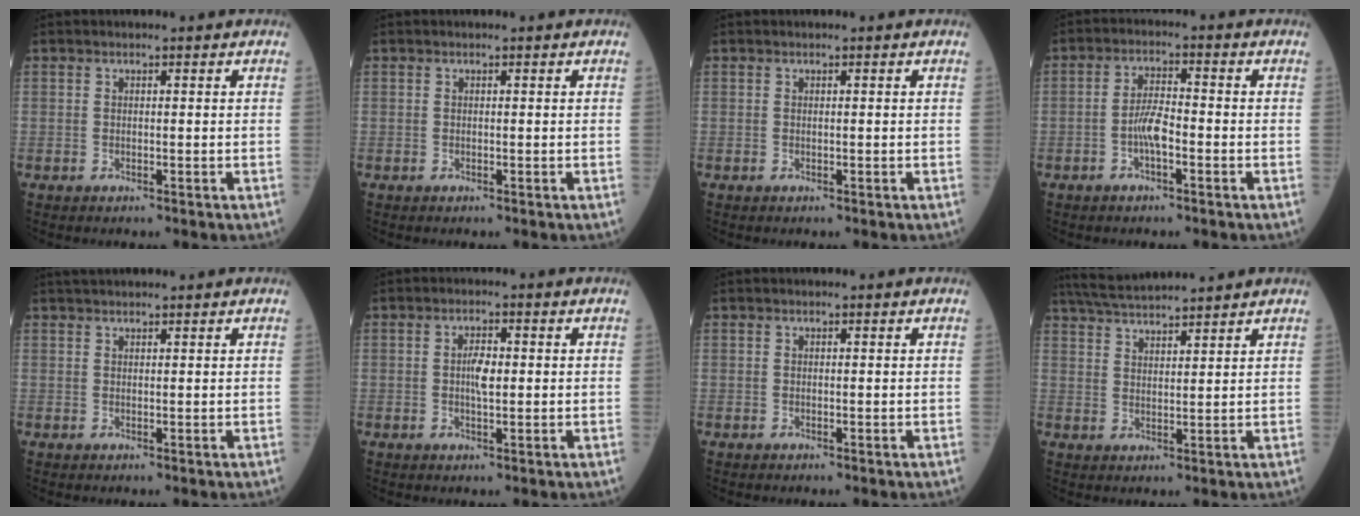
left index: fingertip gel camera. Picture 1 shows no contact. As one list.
[{"total": 0.0}, {"total": 0.0}, {"total": 4.2, "force": [-1.6, 1.0, 3.7], "torque": [-0.079, 0.005, -0.032]}, {"total": 3.1, "force": [2.9, 0.1, 1.2], "torque": [-0.016, 0.031, 0.051]}, {"total": 2.9, "force": [-0.1, 0.9, 2.7], "torque": [-0.055, 0.001, -0.002]}, {"total": 0.0}, {"total": 8.8, "force": [8.3, -0.2, 3.0], "torque": [-0.063, 0.032, 0.142]}]